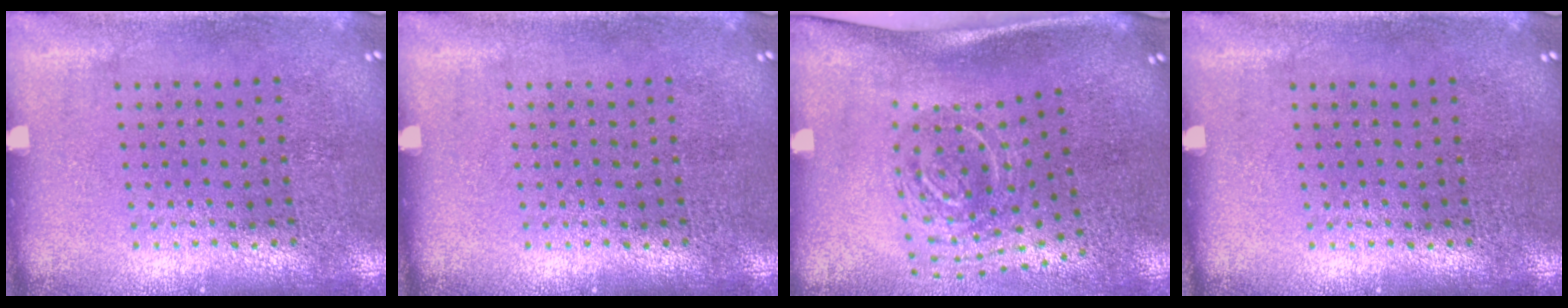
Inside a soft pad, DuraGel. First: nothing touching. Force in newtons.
{"total": 0.0}
{"total": 2.0, "press": 1.3, "slide": 1.5}
{"total": 0.0}